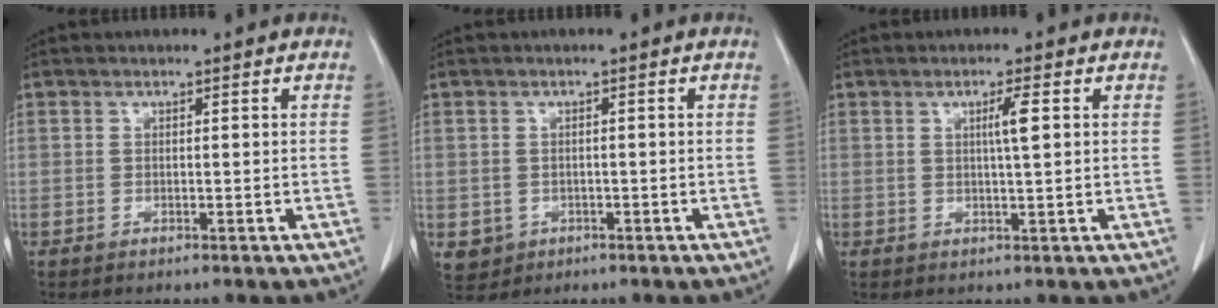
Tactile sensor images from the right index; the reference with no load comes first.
{"total": 3.2, "force": [-1.0, 3.0, 0.5], "torque": [-0.005, 0.005, -0.007]}
{"total": 2.8, "force": [0.8, -0.2, 2.7], "torque": [-0.045, 0.000, 0.014]}